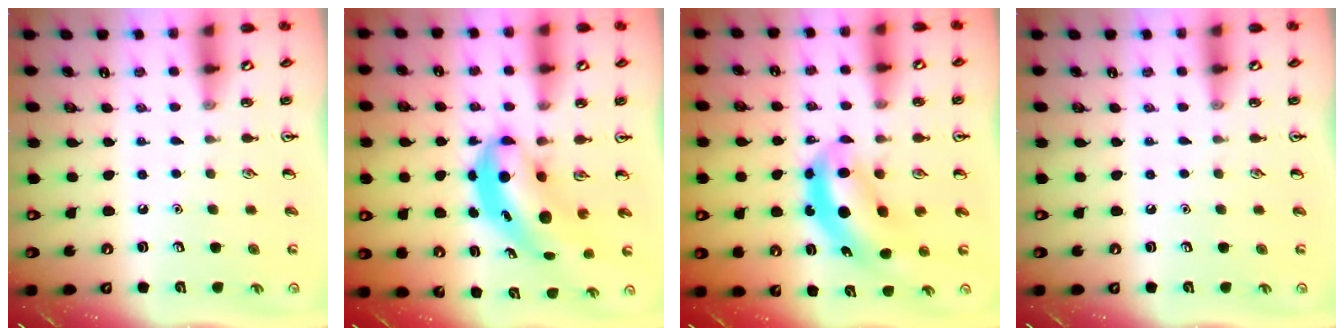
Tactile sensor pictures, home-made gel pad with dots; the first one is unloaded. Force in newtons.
{"total": 6.3, "press": 6.1, "slide": 1.7}
{"total": 6.4, "press": 6.2, "slide": 1.8}
{"total": 0.0}